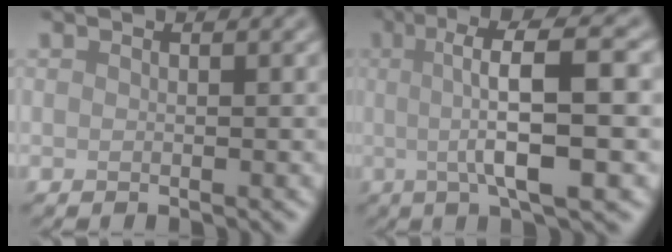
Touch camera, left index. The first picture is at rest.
{"total": 9.5, "force": [0.6, 2.3, 9.2], "torque": [-0.129, 0.014, 0.004]}